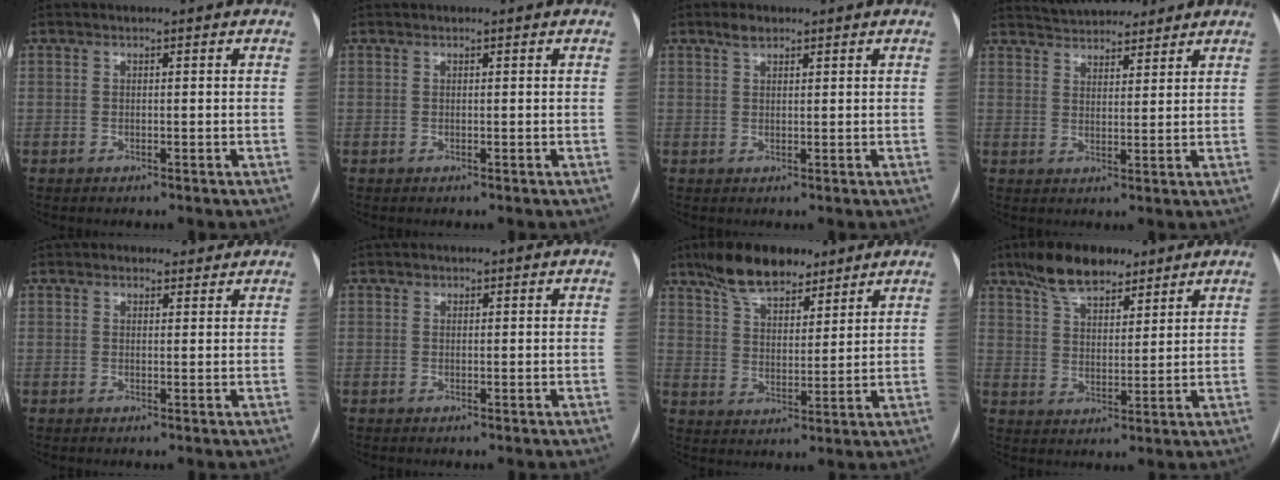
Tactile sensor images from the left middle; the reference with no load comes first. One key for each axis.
{"total": 0.0}
{"total": 1.9, "fx": 1.4, "fy": 0.8, "fz": 0.9, "tx": -0.020, "ty": 0.007, "tz": 0.027}
{"total": 10.2, "fx": 9.2, "fy": 3.0, "fz": 3.2, "tx": -0.044, "ty": 0.022, "tz": 0.140}
{"total": 2.4, "fx": 2.0, "fy": 1.3, "fz": 0.3, "tx": -0.002, "ty": 0.009, "tz": 0.025}
{"total": 0.5, "fx": 0.3, "fy": 0.4, "fz": 0.1, "tx": 0.001, "ty": 0.000, "tz": 0.003}
{"total": 11.1, "fx": 8.5, "fy": 4.5, "fz": 5.6, "tx": -0.098, "ty": 0.016, "tz": 0.149}
{"total": 9.6, "fx": 7.2, "fy": 3.9, "fz": 4.9, "tx": -0.088, "ty": 0.014, "tz": 0.129}